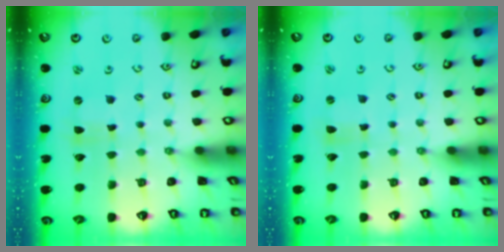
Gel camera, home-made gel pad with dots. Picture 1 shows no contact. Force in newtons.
{"total": 0.0}